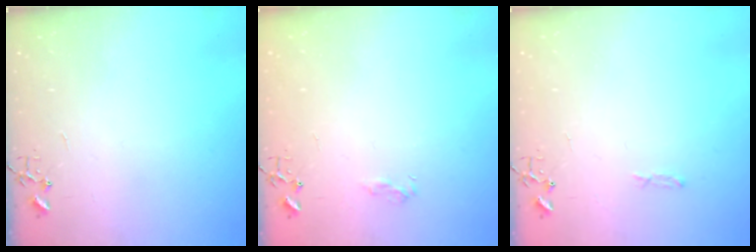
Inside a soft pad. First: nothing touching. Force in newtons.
{"total": 7.1, "press": 7.1, "slide": 0.8}
{"total": 3.3, "press": 3.3, "slide": 0.4}